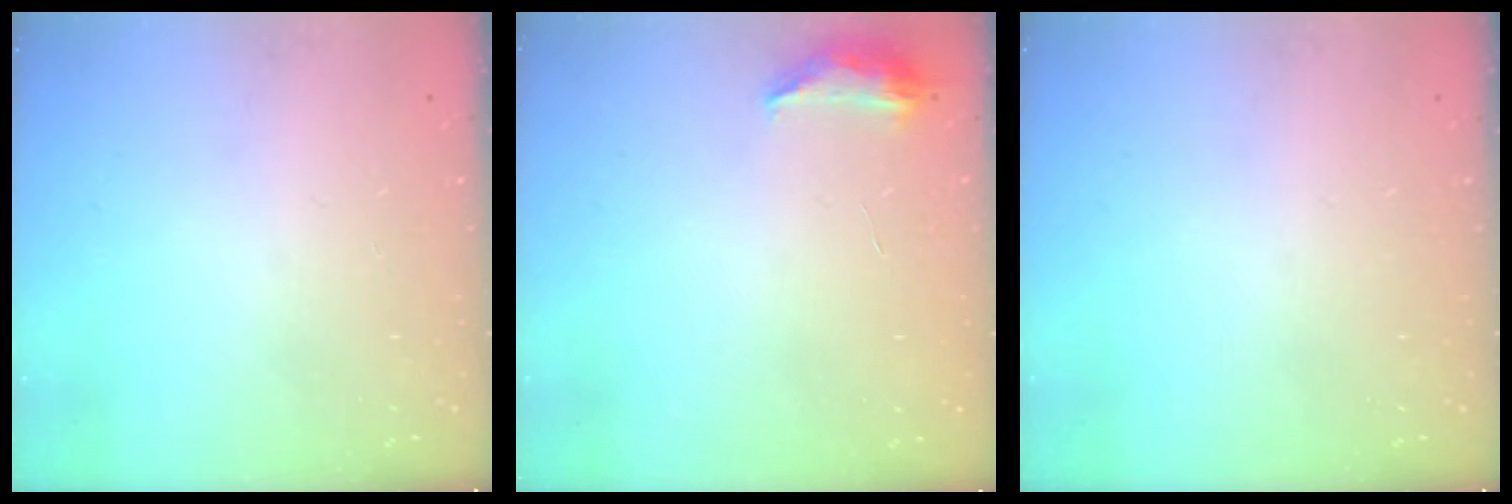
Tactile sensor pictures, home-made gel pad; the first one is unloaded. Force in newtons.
{"total": 6.6, "press": 6.6, "slide": 0.6}
{"total": 0.0}